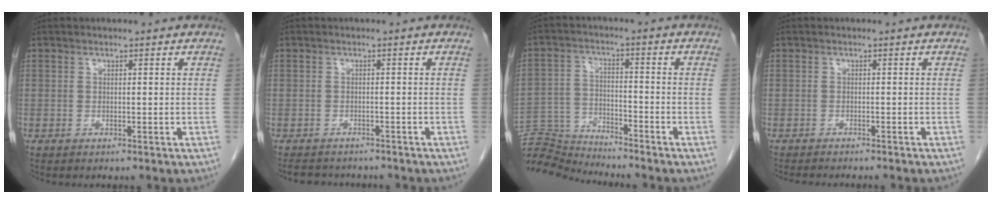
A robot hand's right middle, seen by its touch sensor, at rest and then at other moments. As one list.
[{"total": 5.8, "force": [-5.3, 1.9, 1.5], "torque": [-0.020, -0.003, -0.070]}, {"total": 8.7, "force": [-8.5, -1.3, -0.7], "torque": [0.008, 0.006, -0.161]}, {"total": 5.6, "force": [-5.0, 0.8, 2.4], "torque": [-0.026, -0.007, -0.066]}]